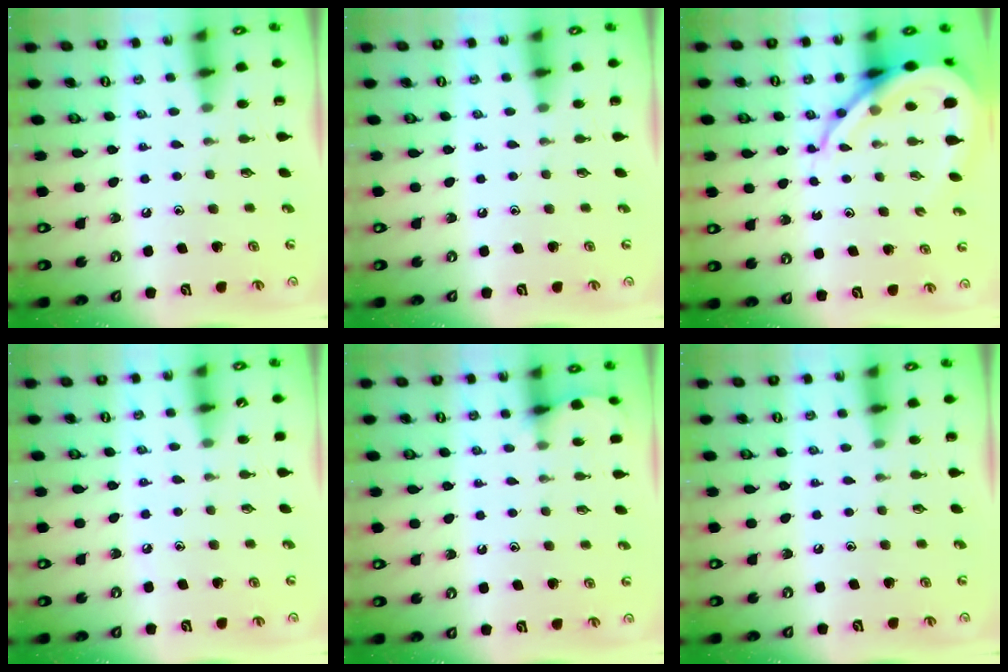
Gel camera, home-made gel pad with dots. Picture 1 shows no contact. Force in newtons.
{"total": 0.0}
{"total": 12.9, "press": 12.8, "slide": 1.5}
{"total": 2.8, "press": 2.8, "slide": 0.4}
{"total": 4.6, "press": 4.6, "slide": 0.6}
{"total": 0.0}